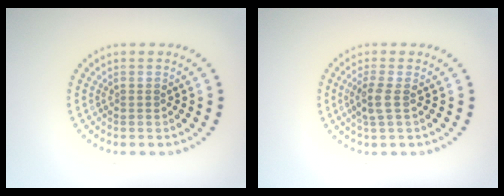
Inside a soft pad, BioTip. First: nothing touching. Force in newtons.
{"total": 2.1, "press": 1.9, "slide": 1.0}